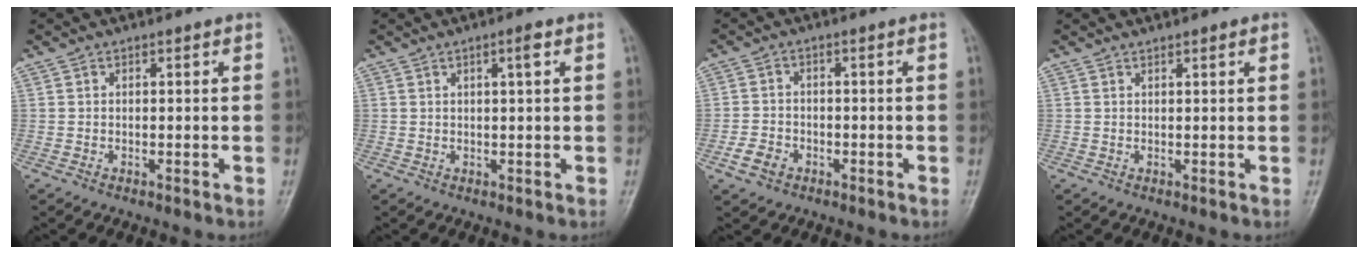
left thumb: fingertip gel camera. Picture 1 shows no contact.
{"total": 2.2, "force": [0.9, 0.2, 2.0], "torque": [-0.033, 0.000, 0.014]}
{"total": 4.0, "force": [-2.0, 2.9, 1.7], "torque": [-0.029, 0.012, -0.036]}
{"total": 1.7, "force": [1.1, 0.5, 1.2], "torque": [-0.016, 0.000, 0.013]}